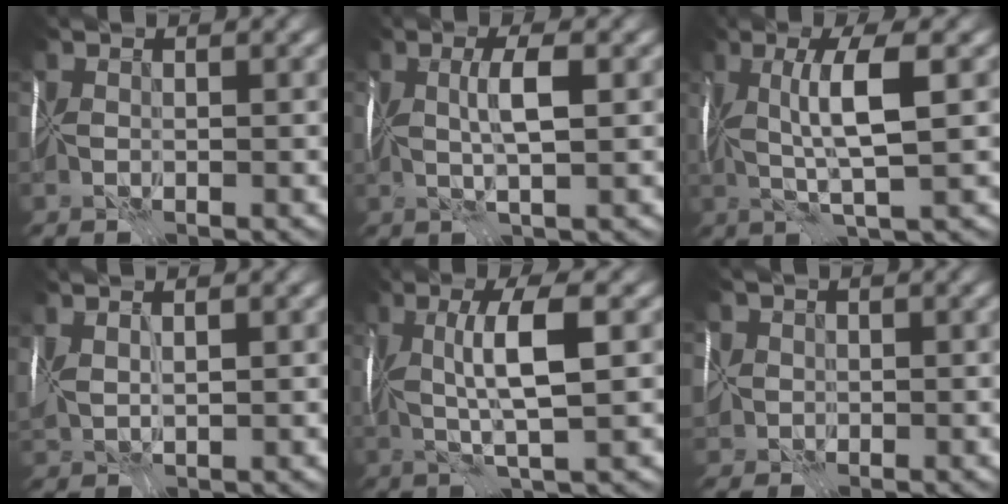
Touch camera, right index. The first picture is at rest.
{"total": 2.1, "force": [0.1, -1.0, 1.8], "torque": [-0.024, -0.005, 0.004]}
{"total": 4.5, "force": [0.3, -0.6, 4.4], "torque": [-0.069, -0.005, 0.009]}
{"total": 1.7, "force": [1.1, -0.1, 1.3], "torque": [-0.031, 0.000, 0.030]}
{"total": 4.6, "force": [0.3, -0.4, 4.6], "torque": [-0.071, -0.005, 0.007]}
{"total": 4.0, "force": [-0.6, 3.6, 1.6], "torque": [-0.033, 0.010, -0.035]}